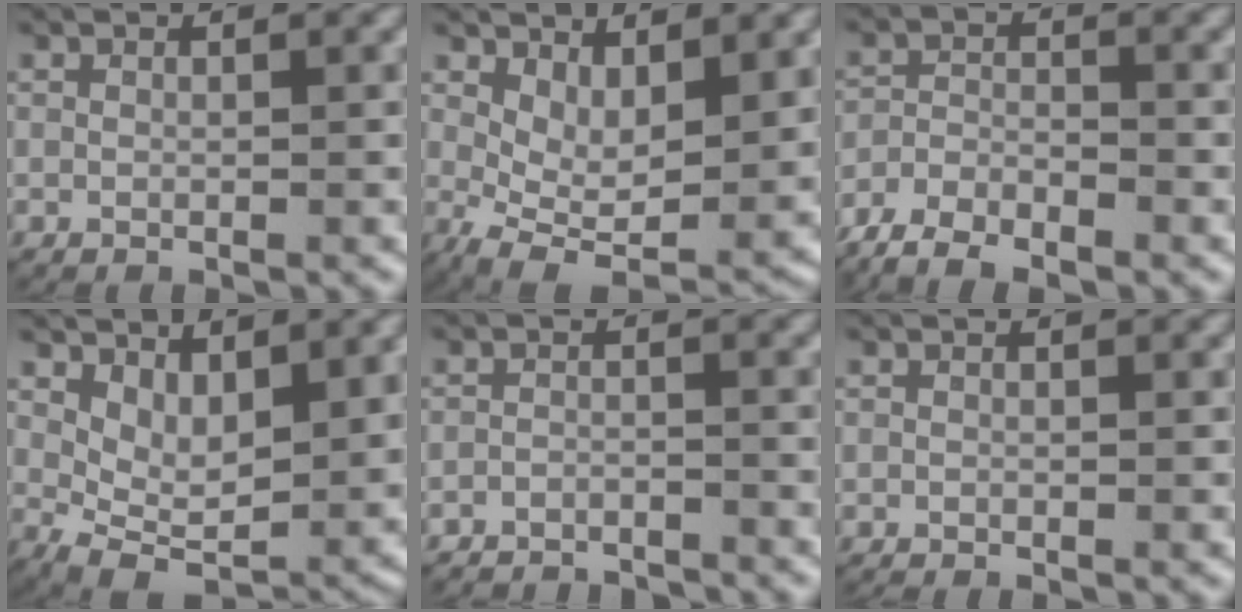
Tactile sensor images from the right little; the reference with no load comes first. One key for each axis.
{"total": 7.8, "fx": -2.0, "fy": 4.7, "fz": 5.9, "tx": -0.102, "ty": -0.043, "tz": -0.018}
{"total": 5.5, "fx": -4.2, "fy": 2.7, "fz": 2.2, "tx": -0.035, "ty": -0.009, "tz": -0.074}
{"total": 7.2, "fx": -0.8, "fy": 4.5, "fz": 5.5, "tx": -0.079, "ty": -0.029, "tz": -0.007}
{"total": 4.6, "fx": -4.5, "fy": 1.1, "fz": 0.3, "tx": -0.003, "ty": -0.014, "tz": -0.076}
{"total": 0.7, "fx": -0.7, "fy": 0.1, "fz": 0.0, "tx": -0.004, "ty": -0.006, "tz": -0.010}